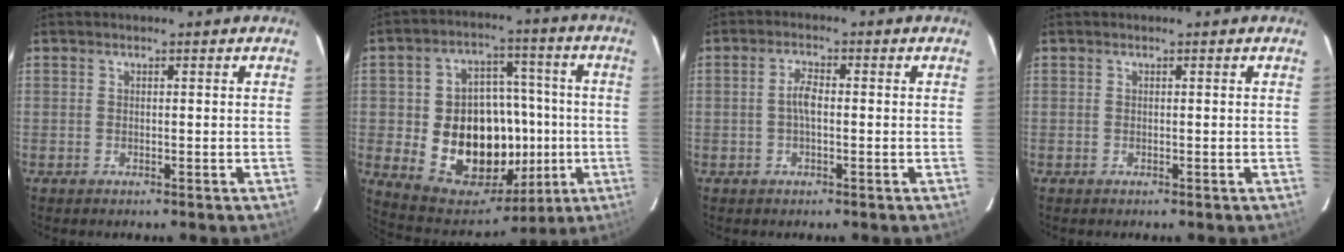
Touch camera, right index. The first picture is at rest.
{"total": 20.7, "force": [-3.1, 15.6, 13.2], "torque": [-0.269, 0.024, -0.019]}
{"total": 2.8, "force": [-0.3, 1.1, 2.6], "torque": [-0.053, 0.007, -0.005]}
{"total": 0.0}